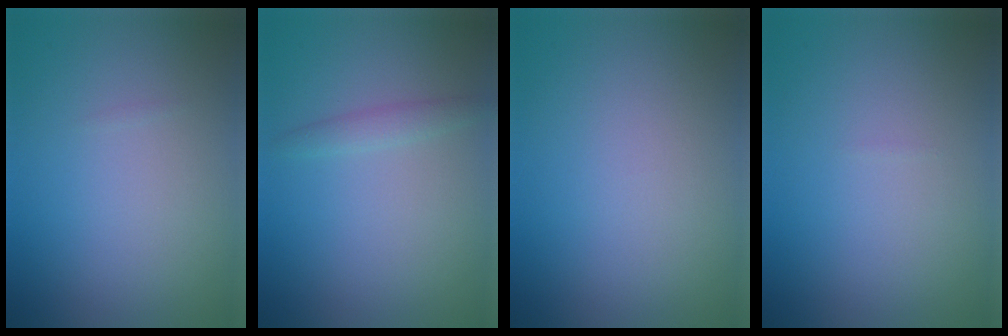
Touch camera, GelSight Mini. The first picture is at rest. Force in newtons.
{"total": 1.2, "press": 1.2, "slide": 0.1}
{"total": 0.0}
{"total": 0.0}